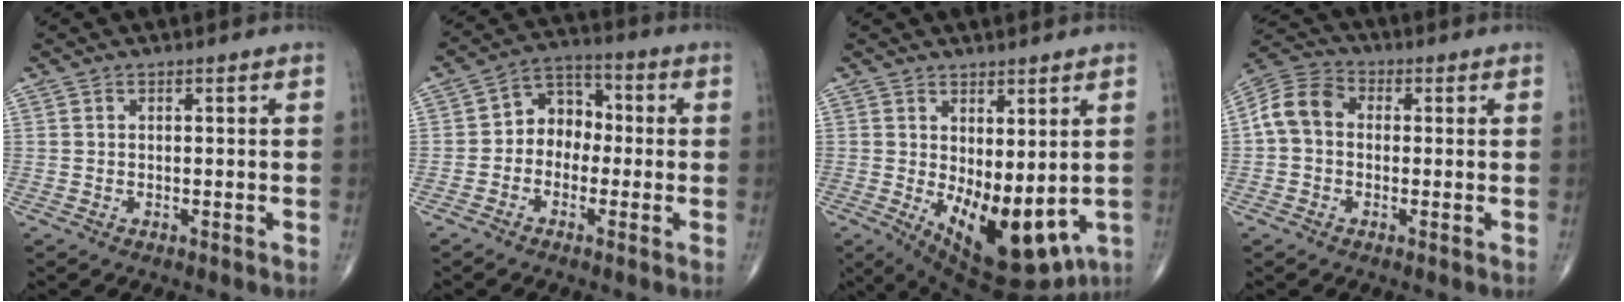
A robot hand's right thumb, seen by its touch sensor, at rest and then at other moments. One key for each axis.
{"total": 7.6, "fx": -0.9, "fy": 6.1, "fz": 4.5, "tx": -0.033, "ty": 0.035, "tz": -0.036}
{"total": 14.3, "fx": -1.7, "fy": 6.8, "fz": 12.5, "tx": -0.172, "ty": -0.027, "tz": 0.001}
{"total": 8.4, "fx": 0.1, "fy": 6.5, "fz": 5.3, "tx": -0.095, "ty": 0.029, "tz": -0.012}